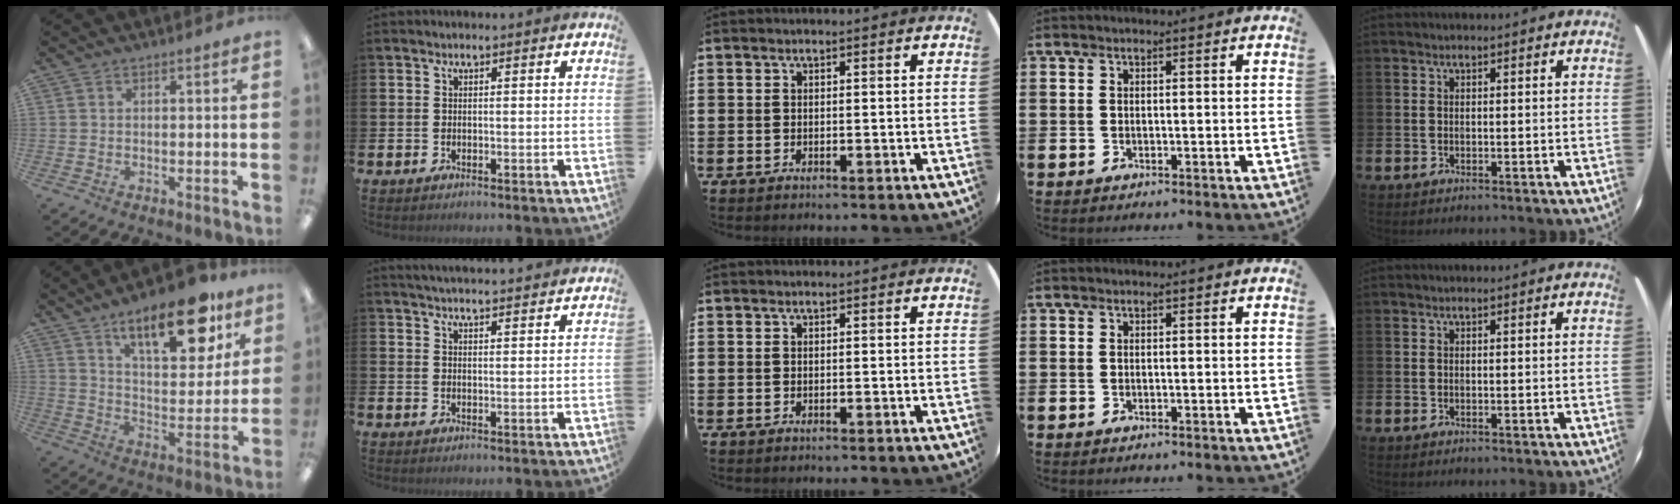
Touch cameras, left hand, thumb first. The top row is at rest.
{"thumb": {"total": 19.3, "force": [12.7, 7.7, 12.3], "torque": [-0.169, -0.070, 0.204]}, "index": {"total": 3.9, "force": [3.8, -0.4, 0.0], "torque": [-0.007, -0.027, 0.068]}}